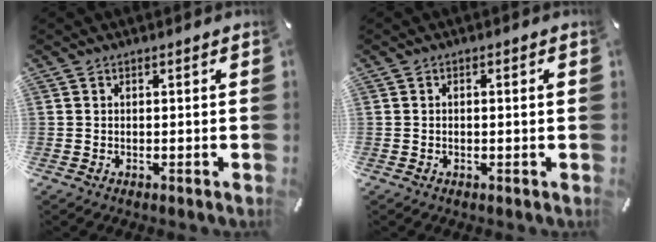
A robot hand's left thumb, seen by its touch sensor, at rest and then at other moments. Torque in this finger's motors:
{"motor_torque": [0.21, -0.42, -0.08, 0.31, -0.02]}